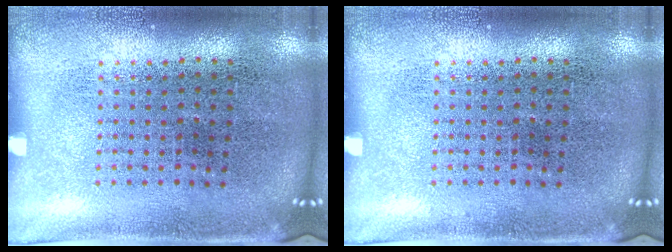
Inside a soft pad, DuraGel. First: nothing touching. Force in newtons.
{"total": 0.0}